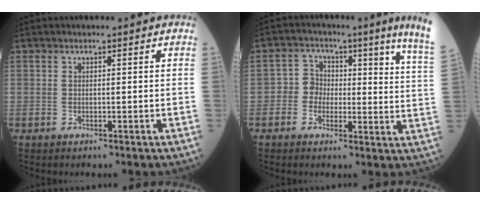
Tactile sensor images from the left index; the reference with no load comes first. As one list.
[{"total": 8.2, "force": [3.0, 4.0, 6.4], "torque": [-0.054, -0.005, 0.027]}]